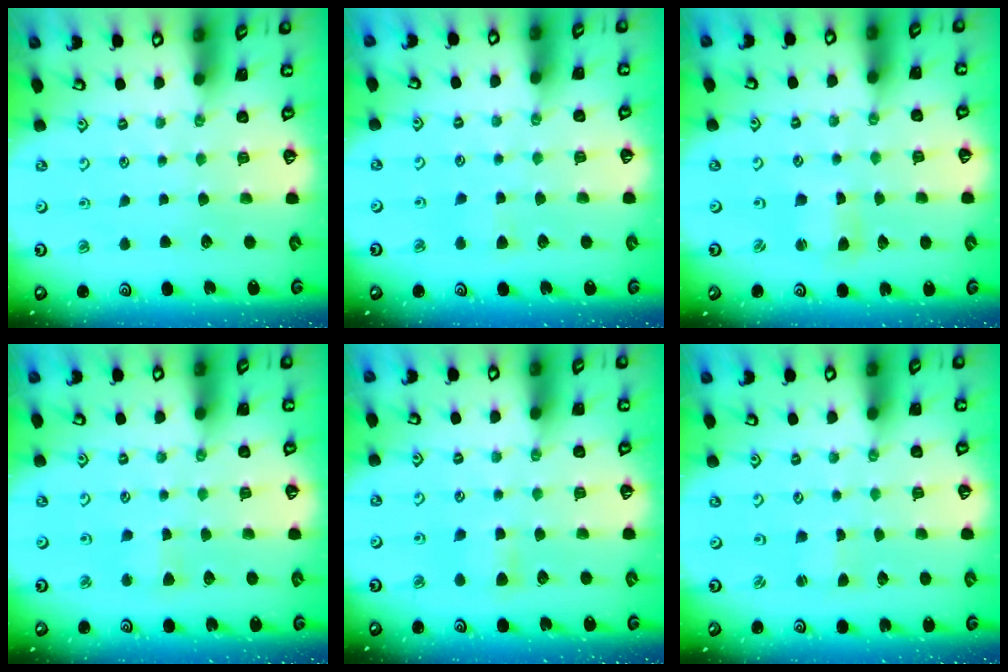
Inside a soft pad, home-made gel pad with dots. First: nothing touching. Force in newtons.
{"total": 4.0, "press": 3.9, "slide": 0.5}
{"total": 2.7, "press": 2.7, "slide": 0.4}
{"total": 2.2, "press": 2.2, "slide": 0.2}
{"total": 5.7, "press": 5.7, "slide": 0.8}
{"total": 0.0}